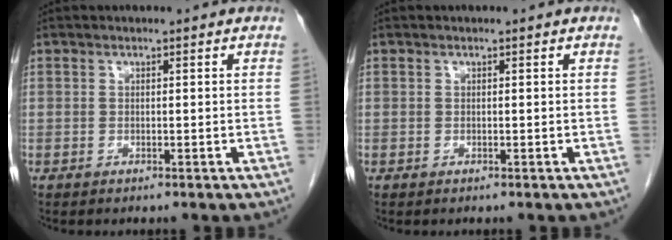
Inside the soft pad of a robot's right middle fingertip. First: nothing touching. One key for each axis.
{"total": 0.0}